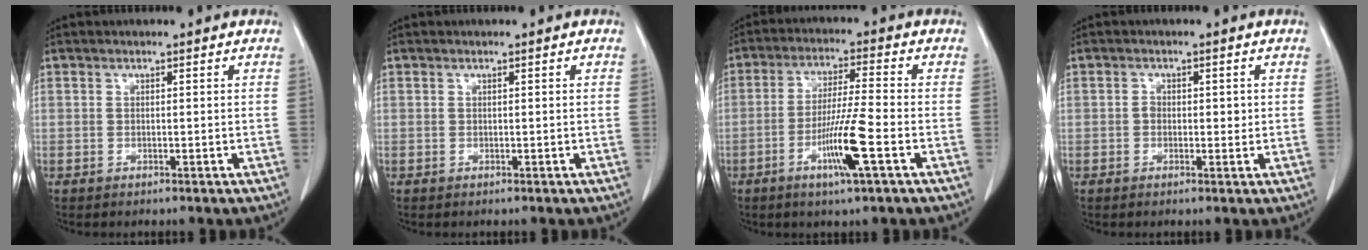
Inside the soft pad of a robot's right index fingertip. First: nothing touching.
{"total": 0.0}
{"total": 8.9, "force": [-3.5, -0.5, 8.2], "torque": [-0.154, -0.013, -0.067]}
{"total": 2.0, "force": [0.0, 1.4, 1.4], "torque": [-0.017, 0.004, -0.002]}